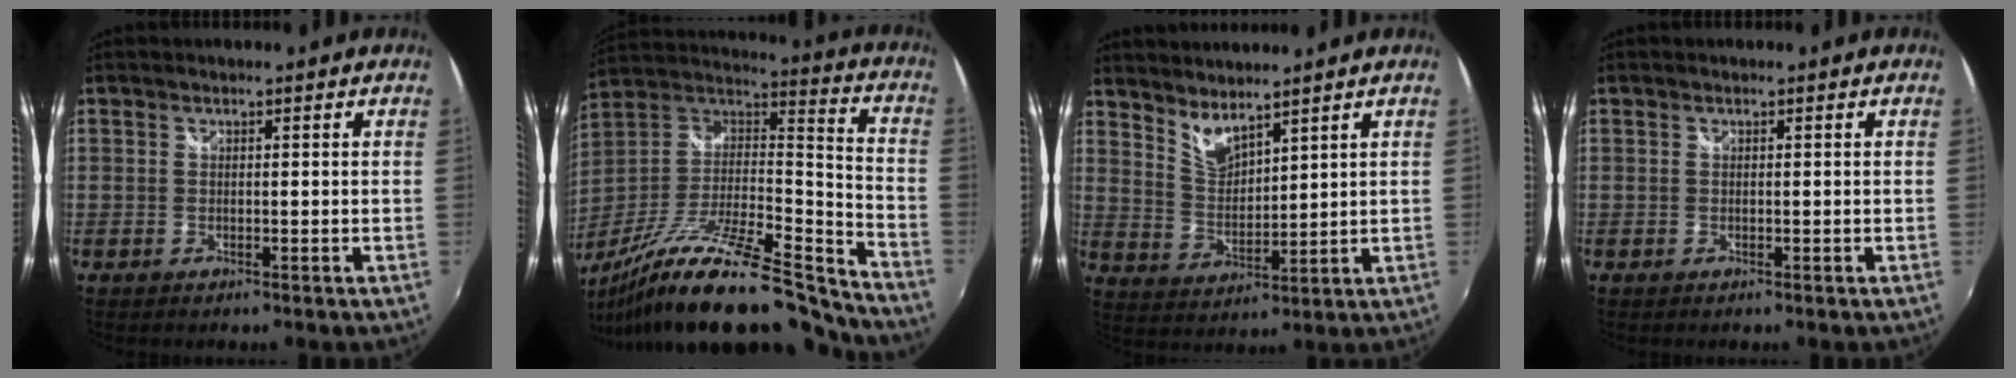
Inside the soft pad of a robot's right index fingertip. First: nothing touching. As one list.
[{"total": 28.0, "force": [-21.4, 5.8, 17.1], "torque": [-0.278, -0.034, -0.348]}, {"total": 6.0, "force": [5.2, 1.4, 2.7], "torque": [-0.046, -0.006, 0.102]}, {"total": 0.0}]